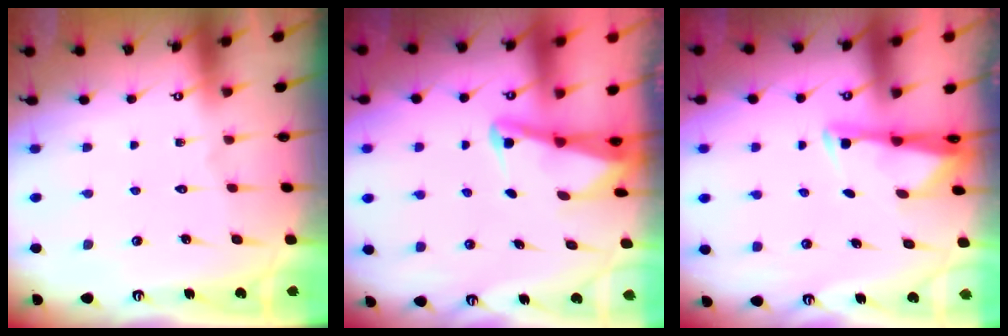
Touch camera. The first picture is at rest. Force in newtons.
{"total": 2.5, "press": 2.5, "slide": 0.6}
{"total": 2.8, "press": 2.7, "slide": 0.4}